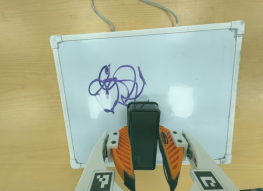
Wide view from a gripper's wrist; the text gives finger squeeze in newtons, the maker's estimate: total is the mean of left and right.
{"total": 4.9, "left": 3.3, "right": 6.6}